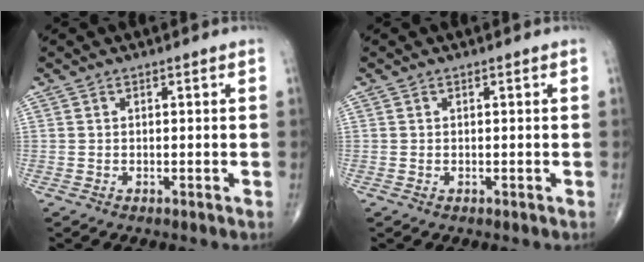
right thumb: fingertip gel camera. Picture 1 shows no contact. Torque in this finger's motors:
{"motor_torque": [-0.36, -0.04, -0.18, -0.10, -0.01]}